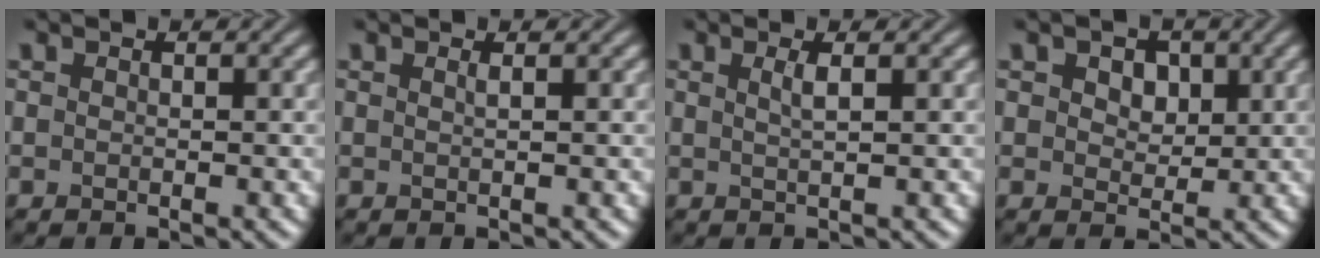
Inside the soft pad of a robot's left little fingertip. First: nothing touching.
{"total": 0.7, "force": [0.3, 0.3, 0.6], "torque": [-0.005, 0.002, 0.001]}
{"total": 1.6, "force": [0.5, 0.4, 1.4], "torque": [-0.022, 0.003, 0.006]}
{"total": 3.5, "force": [1.4, 2.4, 2.2], "torque": [-0.034, 0.010, 0.007]}